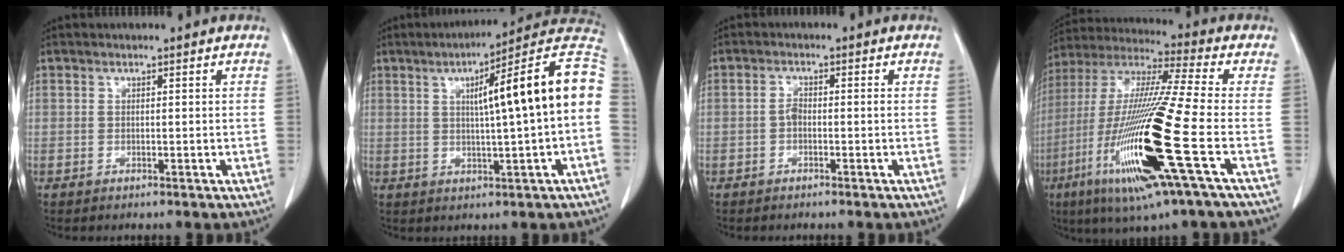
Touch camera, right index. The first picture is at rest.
{"total": 15.6, "force": [1.9, 0.1, 15.5], "torque": [-0.212, 0.034, 0.020]}
{"total": 1.5, "force": [-0.4, 0.7, 1.3], "torque": [-0.022, 0.005, -0.009]}
{"total": 22.7, "force": [-6.9, 0.4, 21.6], "torque": [-0.450, -0.036, -0.137]}